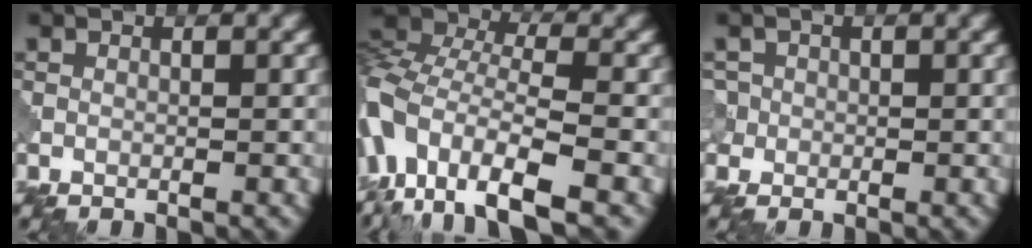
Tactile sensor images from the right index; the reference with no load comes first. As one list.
[{"total": 11.6, "force": [-6.1, 5.4, 8.2], "torque": [-0.162, -0.009, -0.126]}, {"total": 2.0, "force": [0.1, 1.9, 0.5], "torque": [-0.008, 0.006, -0.001]}]